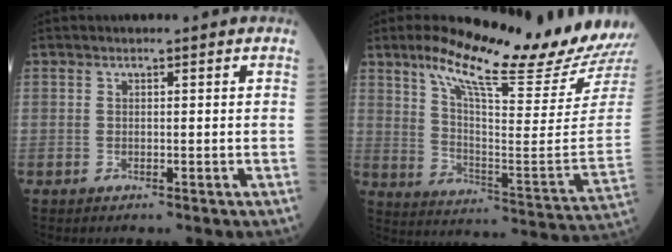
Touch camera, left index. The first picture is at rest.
{"total": 21.3, "force": [18.1, -0.7, 11.2], "torque": [-0.183, -0.070, 0.261]}